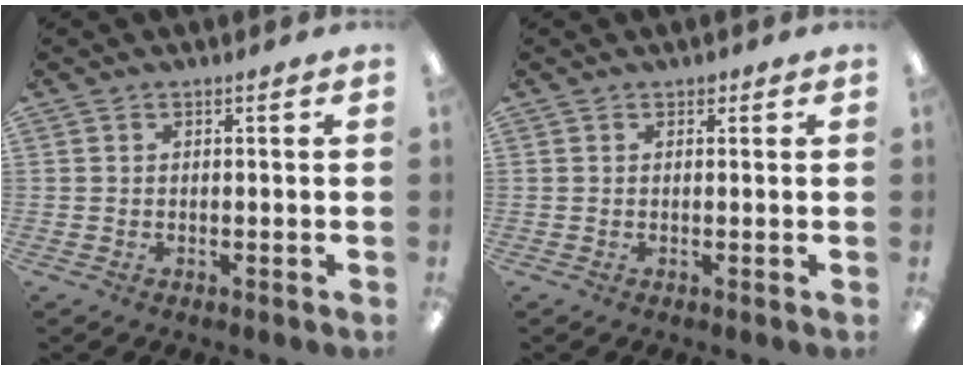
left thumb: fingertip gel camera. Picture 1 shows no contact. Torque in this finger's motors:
{"motor_torque": [0.27, 0.13, 0.21, 0.21, 0.02]}